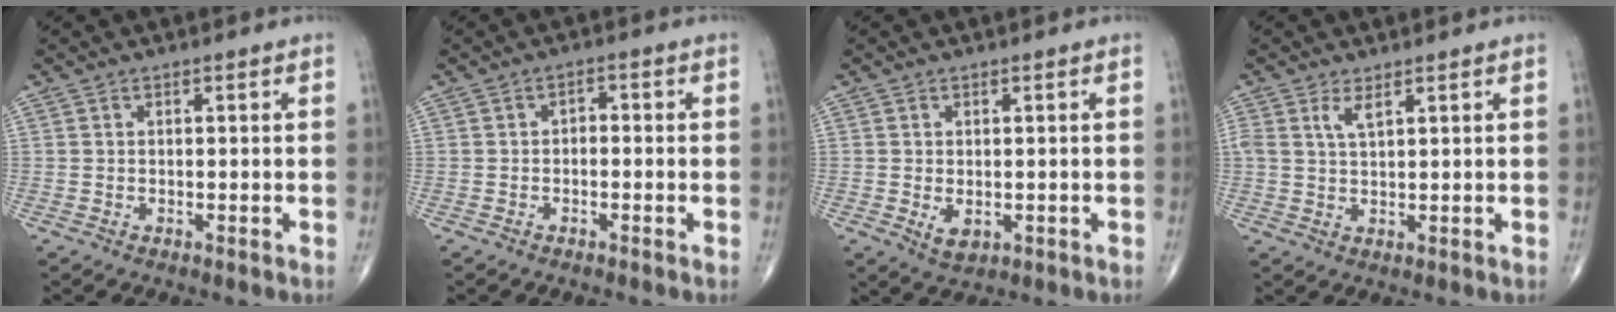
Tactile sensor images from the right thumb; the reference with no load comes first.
{"total": 1.8, "force": [-0.5, 1.2, 1.2], "torque": [-0.010, 0.013, -0.015]}
{"total": 3.1, "force": [-0.6, 2.0, 2.3], "torque": [-0.029, -0.005, -0.001]}
{"total": 2.8, "force": [1.5, 0.8, 2.1], "torque": [-0.047, -0.002, 0.036]}